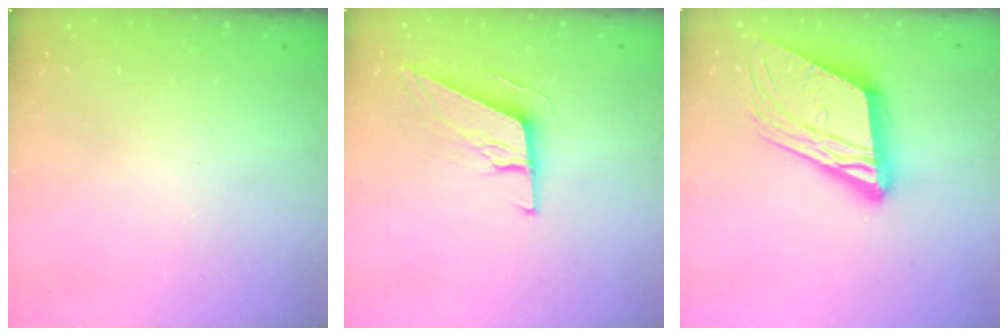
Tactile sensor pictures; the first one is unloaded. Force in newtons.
{"total": 11.2, "press": 11.0, "slide": 2.4}
{"total": 18.1, "press": 17.7, "slide": 3.6}